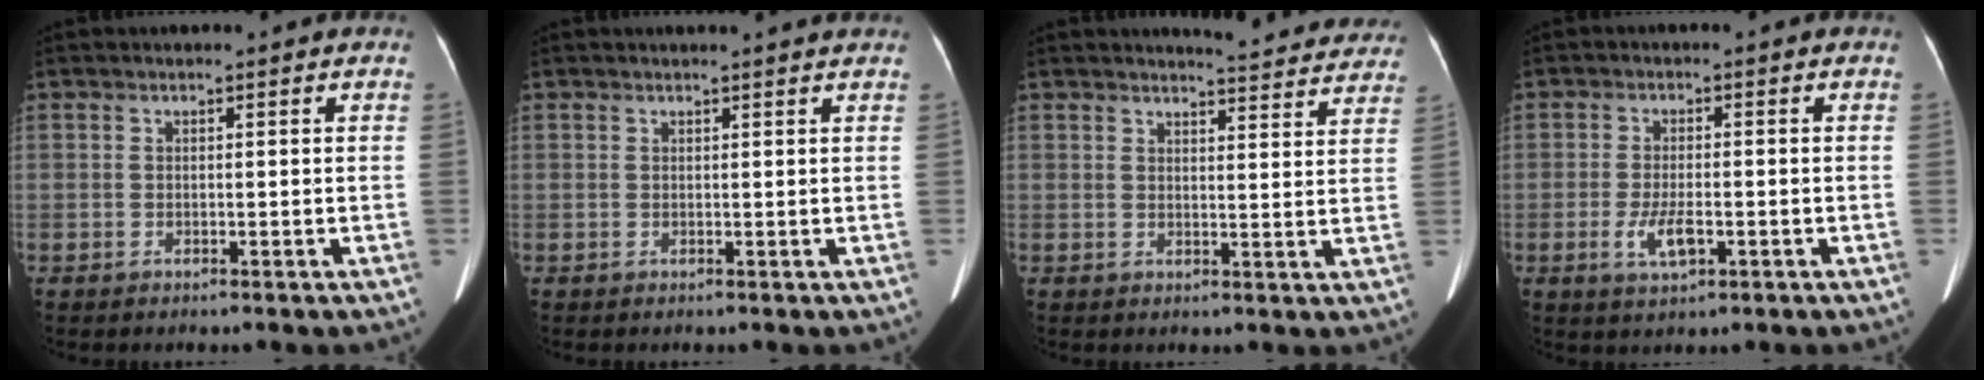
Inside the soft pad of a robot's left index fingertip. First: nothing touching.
{"total": 3.3, "force": [3.2, -0.2, 0.9], "torque": [-0.013, 0.008, 0.028]}
{"total": 11.8, "force": [11.5, 1.7, 2.0], "torque": [-0.004, -0.032, 0.110]}
{"total": 4.4, "force": [-1.5, 1.5, 3.8], "torque": [-0.084, -0.005, -0.020]}